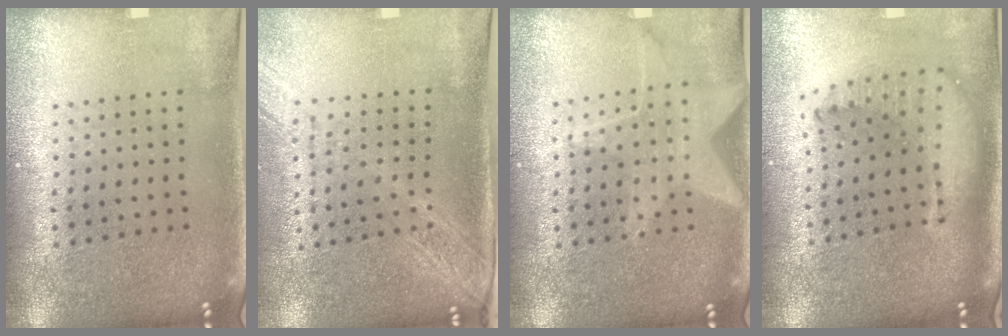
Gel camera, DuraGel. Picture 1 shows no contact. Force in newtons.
{"total": 2.1, "press": 1.7, "slide": 1.2}
{"total": 1.5, "press": 1.5, "slide": 0.4}
{"total": 2.2, "press": 1.7, "slide": 1.4}